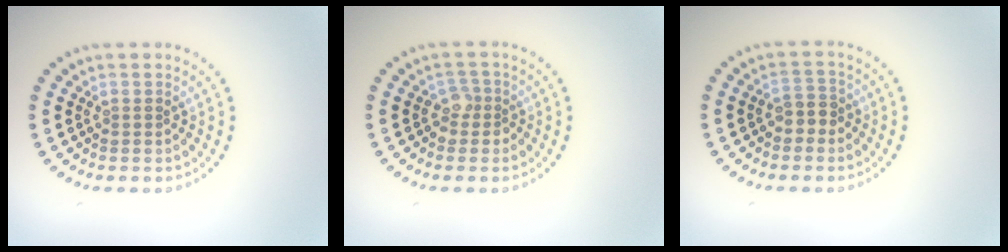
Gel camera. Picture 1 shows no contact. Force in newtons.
{"total": 1.6, "press": 1.3, "slide": 0.9}
{"total": 2.0, "press": 1.7, "slide": 0.9}